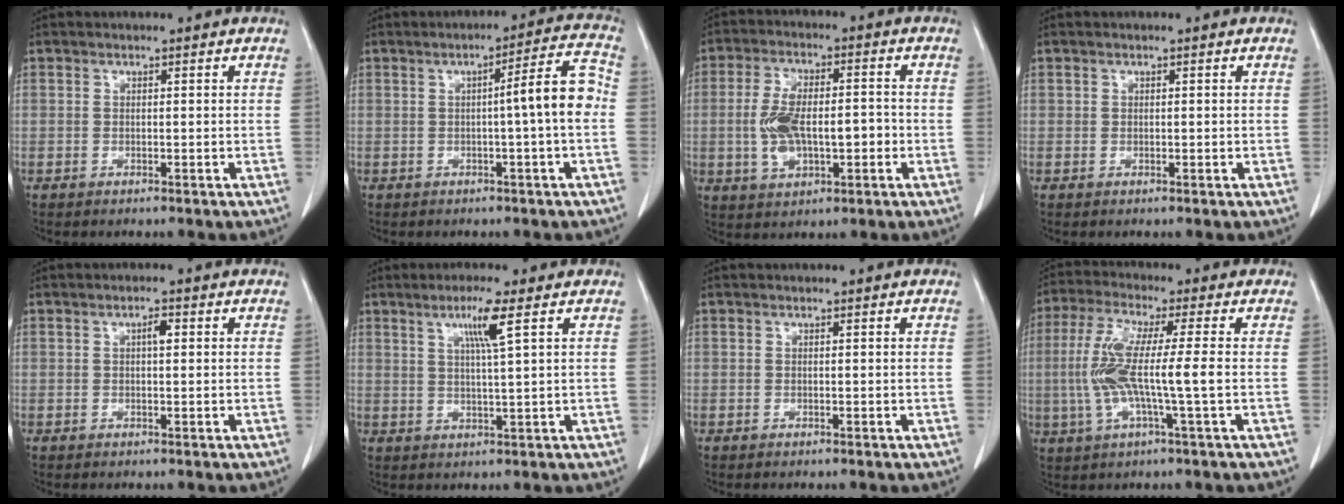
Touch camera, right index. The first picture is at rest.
{"total": 7.0, "force": [-0.6, -0.5, 7.0], "torque": [-0.096, 0.014, -0.010]}
{"total": 9.7, "force": [-1.4, 4.5, 8.4], "torque": [-0.169, 0.018, -0.015]}
{"total": 0.0}
{"total": 1.6, "force": [0.4, 0.5, 1.5], "torque": [-0.025, 0.004, 0.006]}
{"total": 5.2, "force": [2.4, -0.8, 4.6], "torque": [-0.086, -0.003, 0.044]}
{"total": 0.0}
{"total": 10.1, "force": [-0.9, 0.3, 10.0], "torque": [-0.212, 0.005, -0.021]}